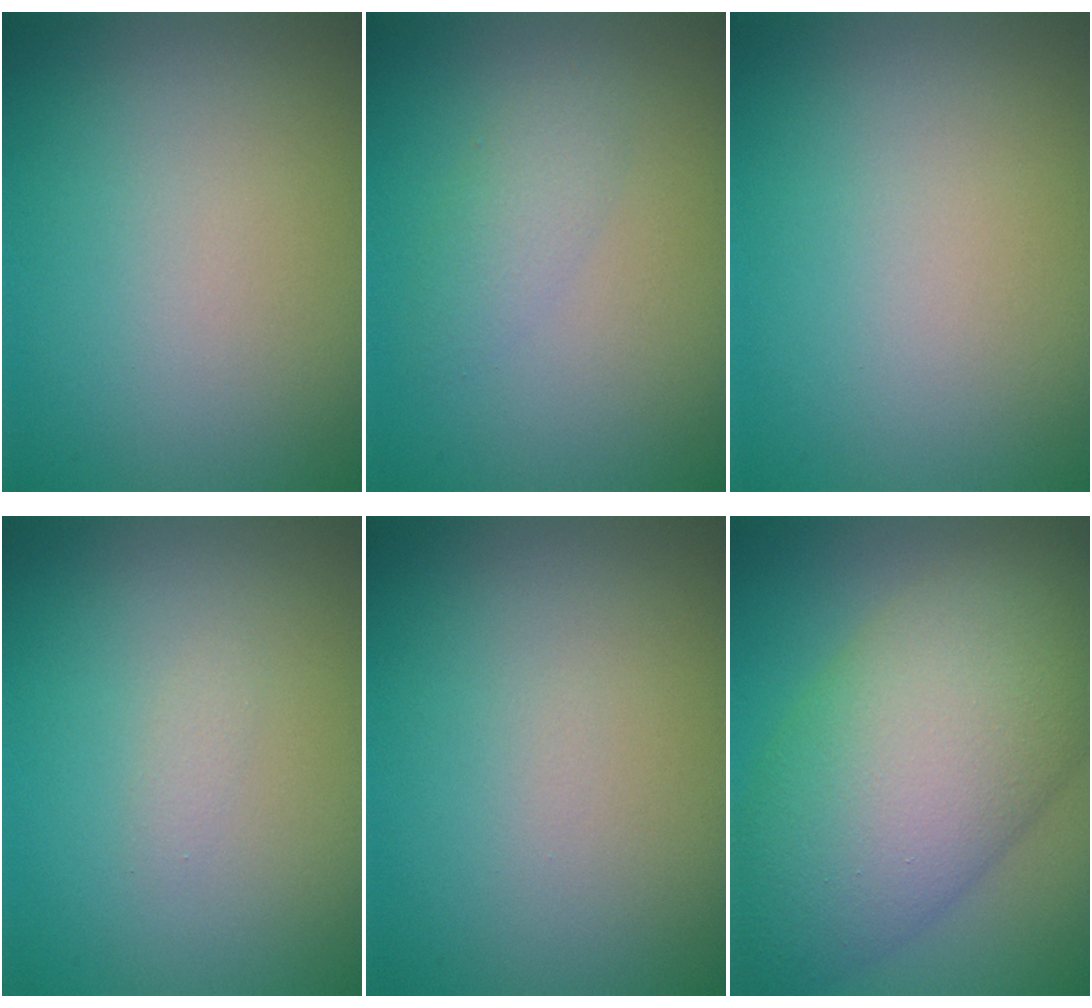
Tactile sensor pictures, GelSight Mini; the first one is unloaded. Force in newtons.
{"total": 1.7, "press": 1.7, "slide": 0.0}
{"total": 0.0}
{"total": 0.6, "press": 0.6, "slide": 0.0}
{"total": 0.0}
{"total": 13.0, "press": 13.0, "slide": 0.2}